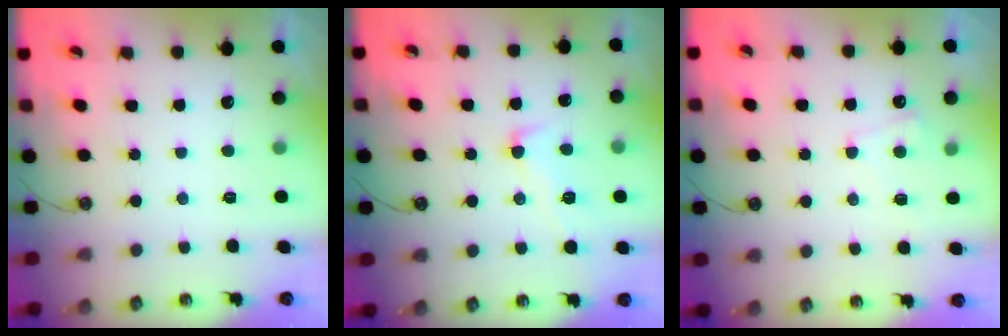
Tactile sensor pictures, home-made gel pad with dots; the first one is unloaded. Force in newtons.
{"total": 2.1, "press": 1.8, "slide": 1.1}
{"total": 3.2, "press": 3.1, "slide": 0.8}